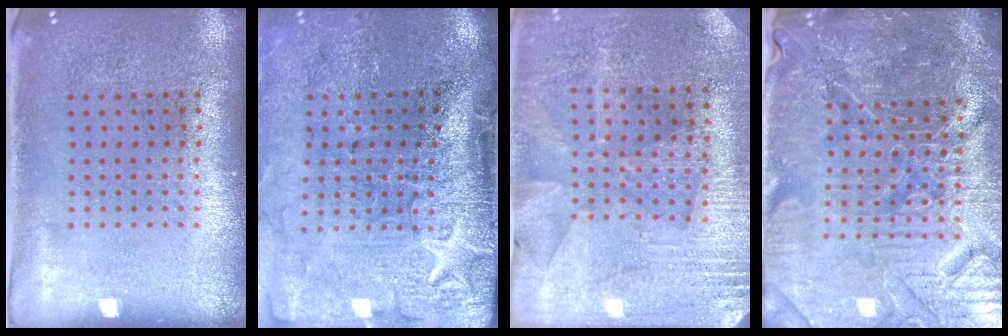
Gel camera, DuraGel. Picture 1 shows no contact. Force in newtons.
{"total": 4.6, "press": 3.7, "slide": 2.7}
{"total": 2.8, "press": 2.7, "slide": 0.6}
{"total": 6.0, "press": 5.5, "slide": 2.3}